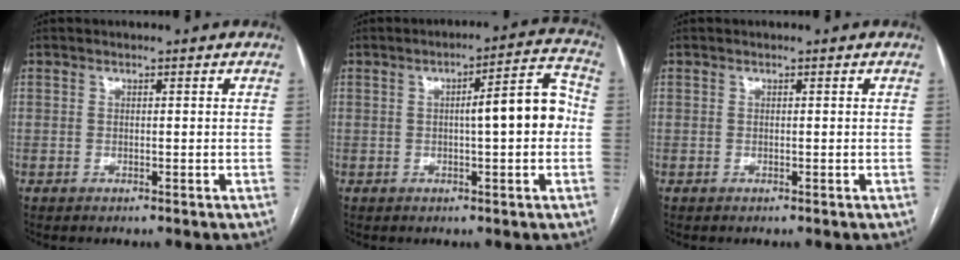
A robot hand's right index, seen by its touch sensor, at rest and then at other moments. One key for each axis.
{"total": 8.7, "fx": -0.1, "fy": 1.5, "fz": 8.6, "tx": -0.113, "ty": 0.031, "tz": -0.003}
{"total": 0.0}